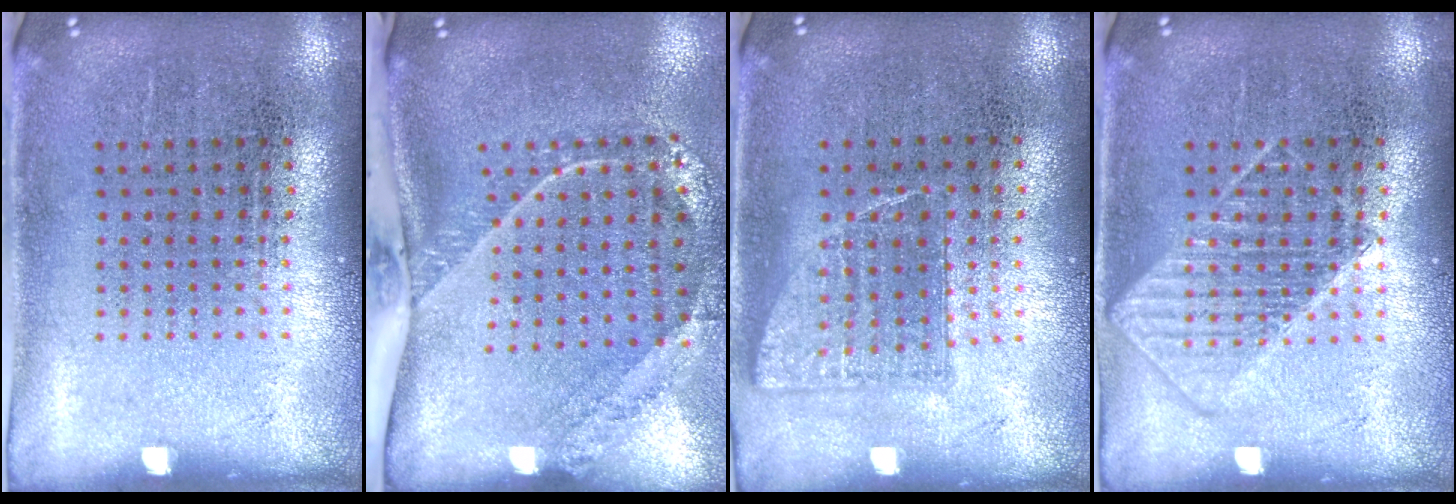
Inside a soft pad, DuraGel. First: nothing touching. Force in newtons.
{"total": 2.6, "press": 1.7, "slide": 2.0}
{"total": 0.7, "press": 0.6, "slide": 0.3}
{"total": 2.0, "press": 2.0, "slide": 0.5}